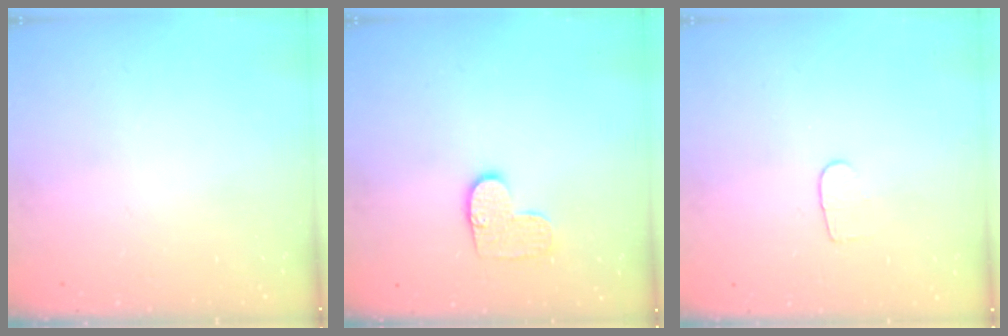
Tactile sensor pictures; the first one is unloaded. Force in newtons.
{"total": 8.4, "press": 8.4, "slide": 0.3}
{"total": 4.3, "press": 4.3, "slide": 0.5}